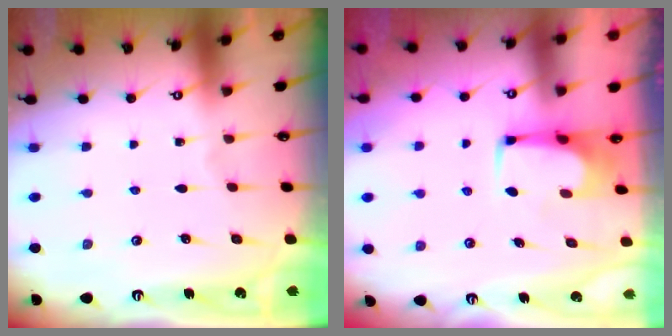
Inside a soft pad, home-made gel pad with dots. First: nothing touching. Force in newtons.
{"total": 1.5, "press": 1.5, "slide": 0.3}